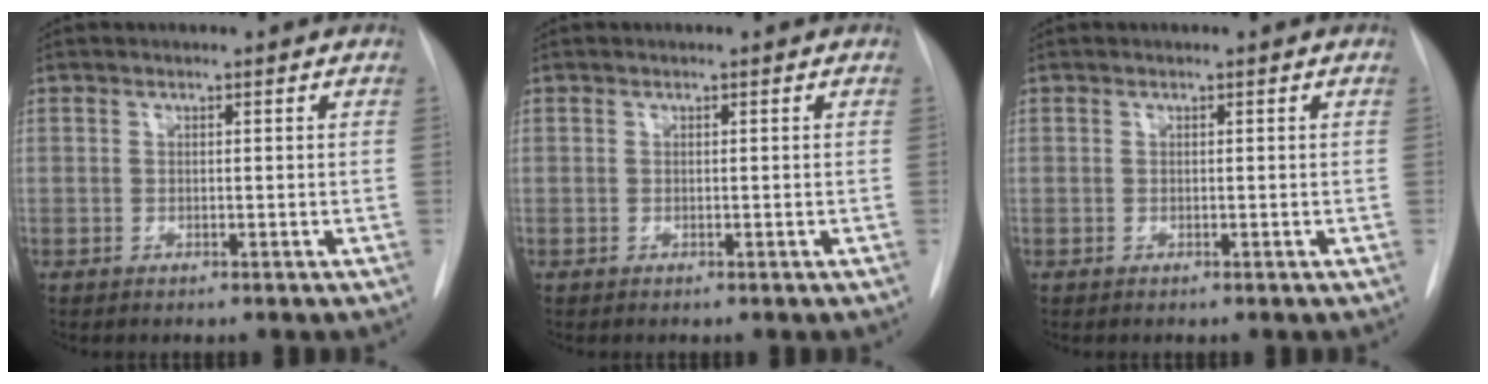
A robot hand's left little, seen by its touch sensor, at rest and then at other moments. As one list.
[{"total": 0.0}, {"total": 0.0}]